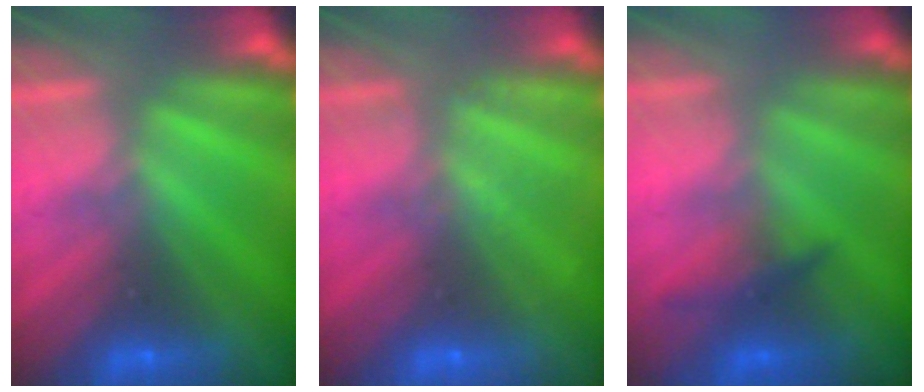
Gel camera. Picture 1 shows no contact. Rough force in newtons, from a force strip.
{"total": 1.9}
{"total": 1.8}